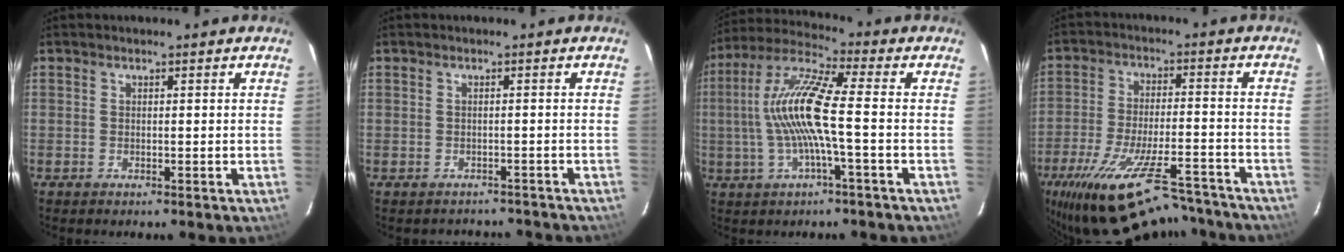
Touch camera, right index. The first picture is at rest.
{"total": 5.2, "force": [-4.5, 2.5, 0.8], "torque": [-0.006, 0.011, -0.050]}
{"total": 12.3, "force": [-1.1, 0.9, 12.2], "torque": [-0.242, 0.009, -0.024]}
{"total": 22.8, "force": [-18.8, 6.1, 11.5], "torque": [-0.219, -0.035, -0.278]}